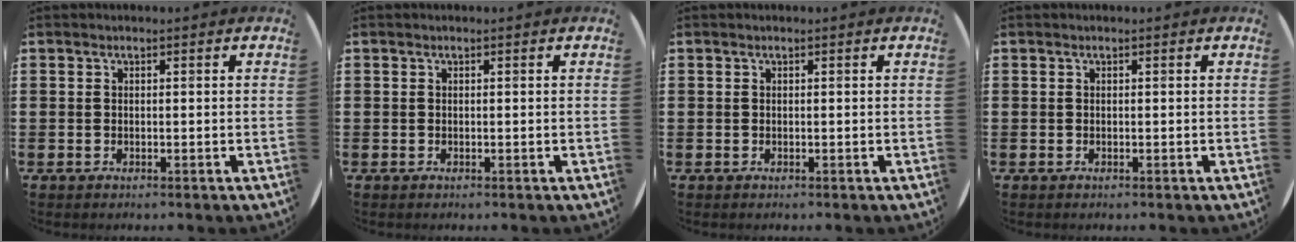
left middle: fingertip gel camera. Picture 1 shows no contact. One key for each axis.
{"total": 0.0}
{"total": 0.0}
{"total": 0.0}